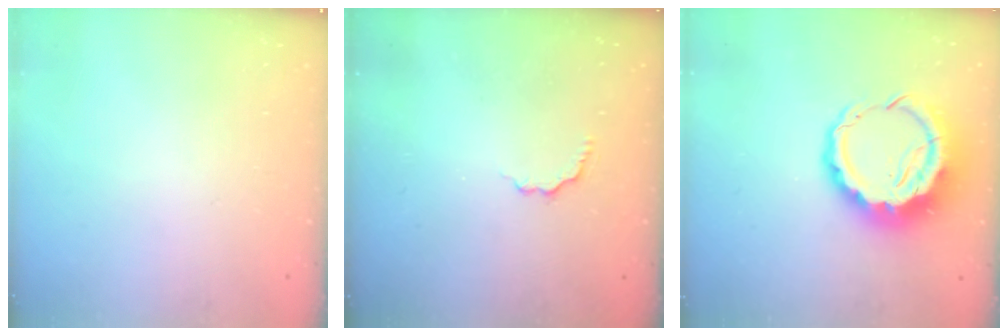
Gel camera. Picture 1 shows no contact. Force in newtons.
{"total": 2.5, "press": 2.3, "slide": 1.0}
{"total": 12.5, "press": 12.2, "slide": 3.1}